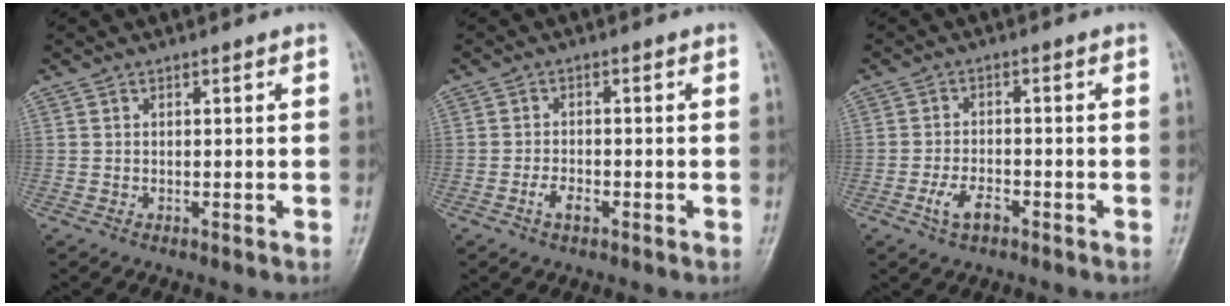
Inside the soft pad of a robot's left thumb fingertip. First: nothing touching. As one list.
[{"total": 2.8, "force": [-1.4, 1.5, 1.9], "torque": [-0.035, 0.009, -0.025]}, {"total": 4.4, "force": [-2.3, 2.3, 3.0], "torque": [-0.058, 0.013, -0.041]}]